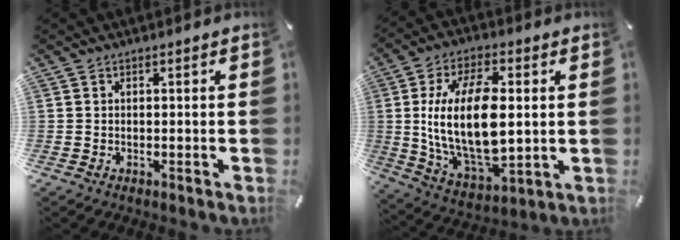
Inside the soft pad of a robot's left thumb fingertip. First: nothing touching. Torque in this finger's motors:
{"motor_torque": [1.87, 3.13, 1.46, 0.13, 0.79]}